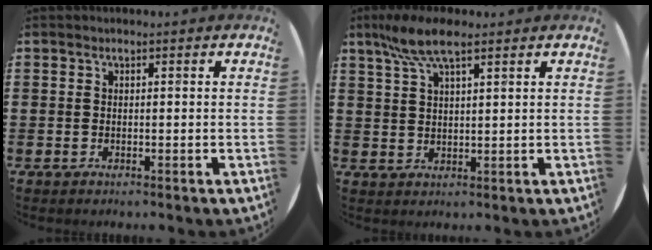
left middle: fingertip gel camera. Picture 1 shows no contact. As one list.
[{"total": 6.3, "force": [4.4, 1.6, 4.3], "torque": [-0.095, 0.001, 0.078]}]